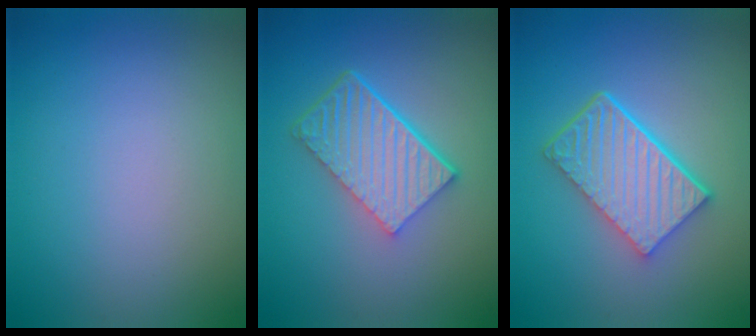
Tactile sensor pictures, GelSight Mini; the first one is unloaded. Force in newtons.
{"total": 6.1, "press": 4.2, "slide": 4.4}
{"total": 6.2, "press": 4.5, "slide": 4.2}